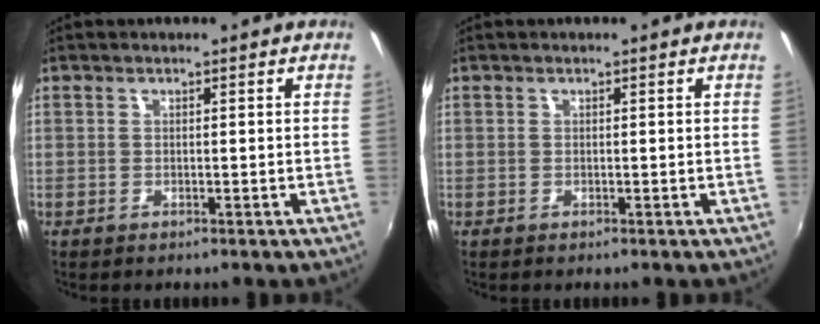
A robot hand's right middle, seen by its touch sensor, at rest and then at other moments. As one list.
[{"total": 0.0}]